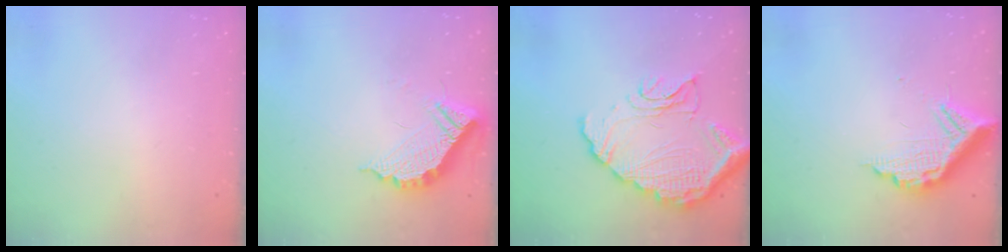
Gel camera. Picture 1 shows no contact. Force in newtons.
{"total": 11.2, "press": 11.2, "slide": 0.9}
{"total": 15.5, "press": 15.4, "slide": 1.2}
{"total": 11.4, "press": 11.3, "slide": 1.1}